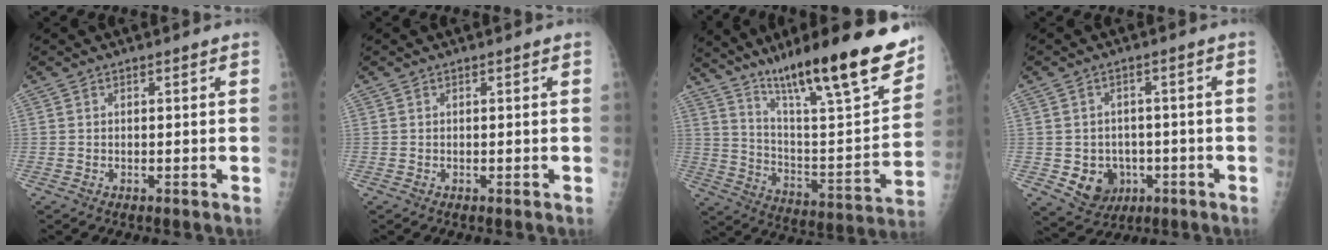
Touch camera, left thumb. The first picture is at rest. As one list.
[{"total": 0.0}, {"total": 26.4, "force": [18.4, 4.2, 18.5], "torque": [-0.263, -0.070, 0.297]}, {"total": 7.7, "force": [-1.9, 6.7, 3.2], "torque": [-0.022, 0.009, -0.016]}]